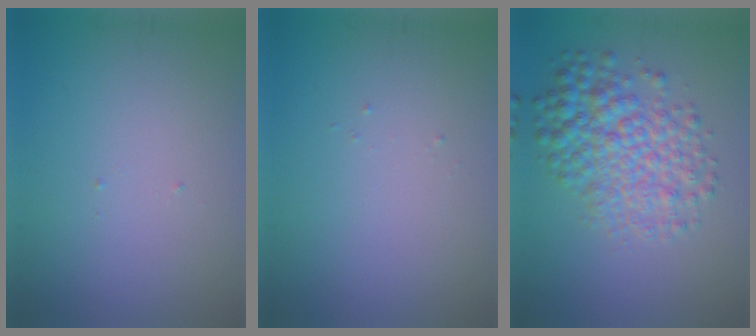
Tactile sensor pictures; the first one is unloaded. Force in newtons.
{"total": 0.0}
{"total": 6.2, "press": 6.2, "slide": 0.1}